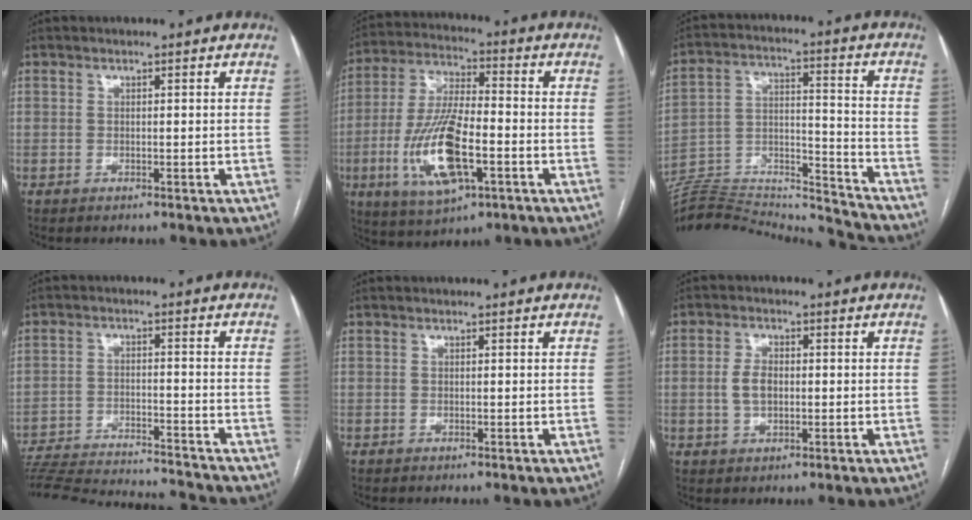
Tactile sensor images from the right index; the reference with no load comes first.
{"total": 15.1, "force": [-4.4, 4.7, 13.7], "torque": [-0.285, -0.007, -0.076]}
{"total": 22.8, "force": [-22.2, 1.0, 5.2], "torque": [-0.122, 0.021, -0.344]}
{"total": 21.9, "force": [-20.6, 1.2, 7.2], "torque": [-0.146, -0.036, -0.298]}
{"total": 0.0}
{"total": 3.8, "force": [-0.1, 2.2, 3.1], "torque": [-0.066, 0.006, -0.001]}